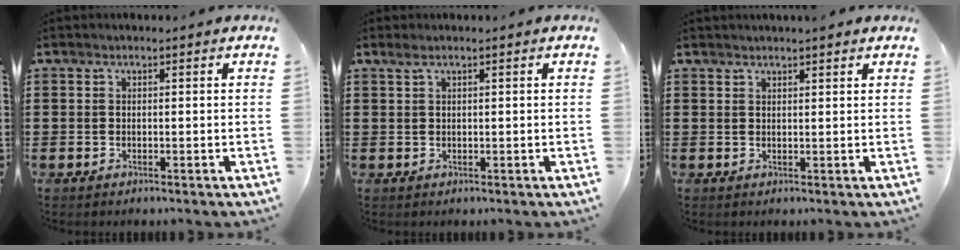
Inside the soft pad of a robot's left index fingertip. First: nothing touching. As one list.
[{"total": 0.9, "force": [0.4, 0.0, 0.8], "torque": [-0.015, -0.002, 0.008]}, {"total": 1.3, "force": [1.2, -0.2, 0.4], "torque": [-0.008, -0.001, 0.023]}]